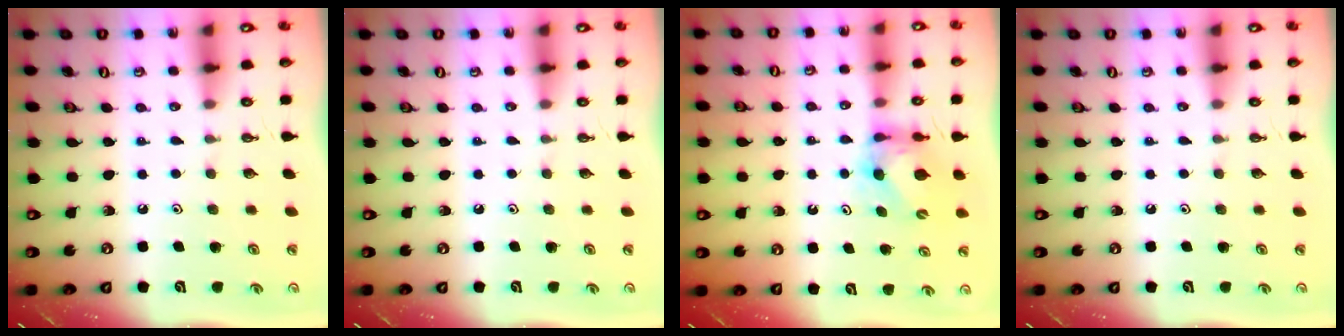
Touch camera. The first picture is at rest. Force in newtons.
{"total": 0.0}
{"total": 6.7, "press": 6.7, "slide": 0.2}
{"total": 0.0}